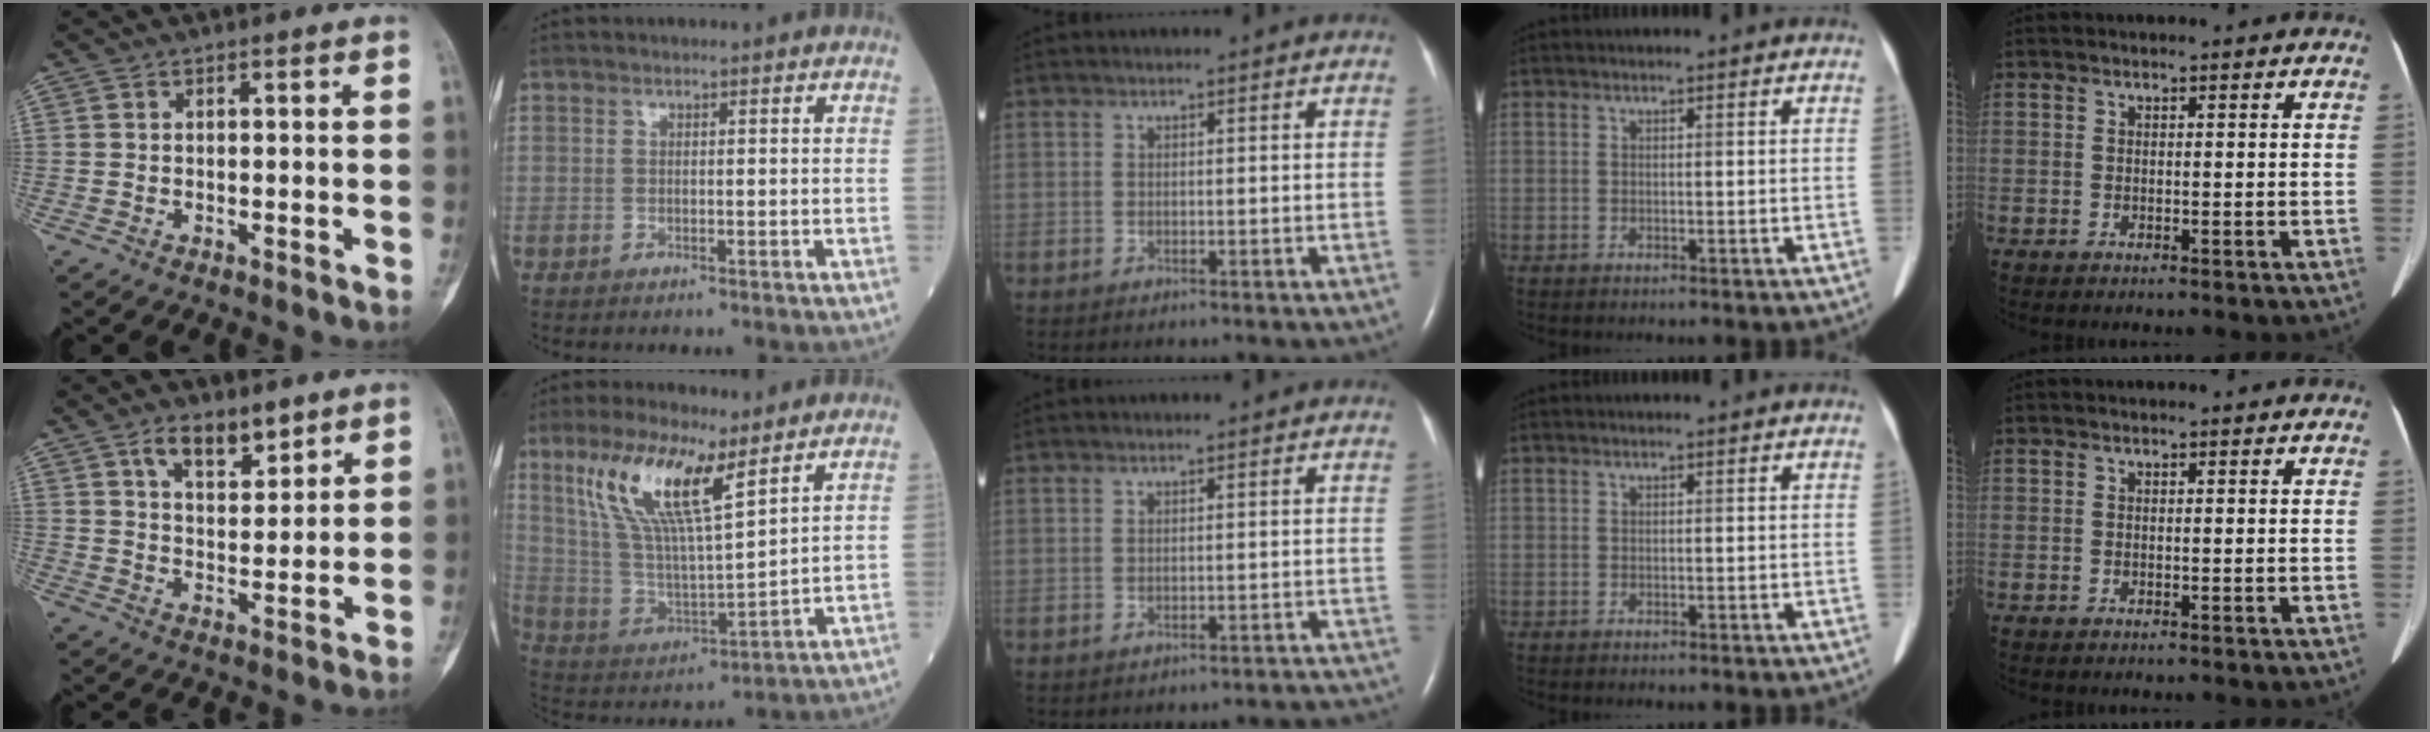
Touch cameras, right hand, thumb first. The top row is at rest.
{"thumb": {"total": 8.2, "force": [5.2, 4.0, 5.0], "torque": [-0.057, -0.033, 0.090]}, "index": {"total": 14.6, "force": [8.3, 2.9, 11.7], "torque": [-0.244, 0.008, 0.164]}, "middle": {"total": 4.9, "force": [-4.7, 1.2, 0.5], "torque": [0.009, 0.006, -0.045]}}